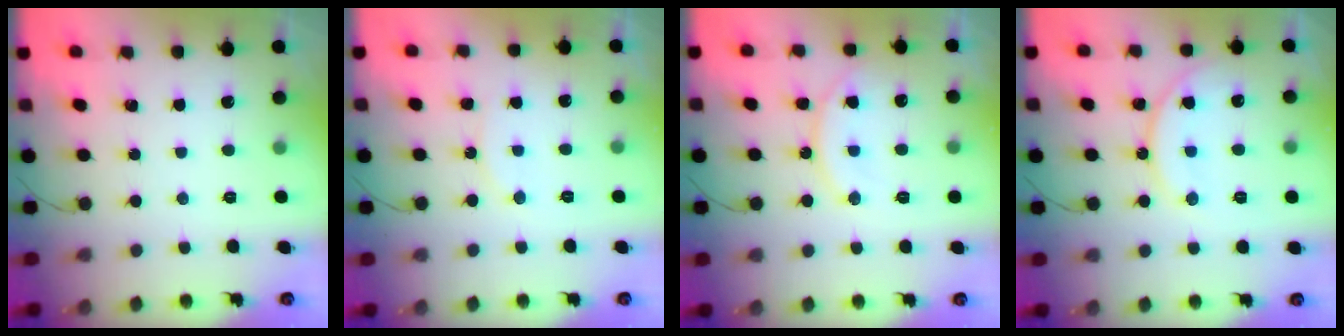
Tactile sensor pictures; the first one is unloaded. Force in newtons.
{"total": 7.0, "press": 7.0, "slide": 0.6}
{"total": 12.4, "press": 12.4, "slide": 0.8}
{"total": 12.2, "press": 12.1, "slide": 0.9}